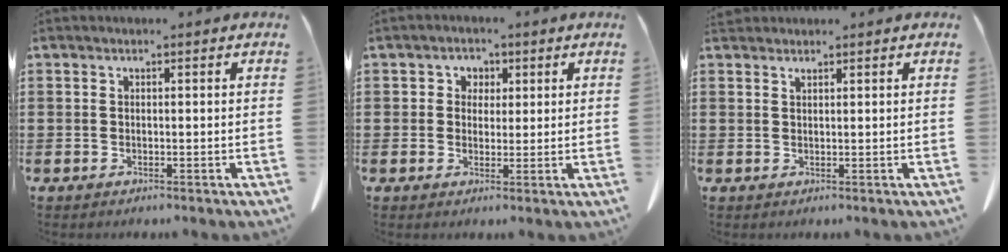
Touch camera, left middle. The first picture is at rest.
{"total": 2.4, "force": [0.8, 2.2, 0.4], "torque": [-0.014, 0.005, 0.011]}
{"total": 1.1, "force": [1.1, 0.2, 0.4], "torque": [-0.011, -0.003, 0.022]}